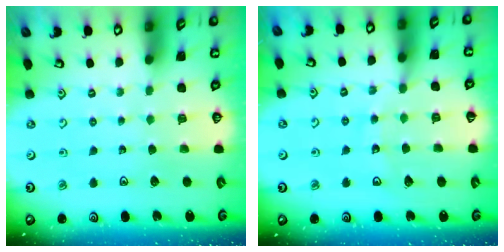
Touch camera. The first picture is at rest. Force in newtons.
{"total": 9.9, "press": 9.8, "slide": 1.2}